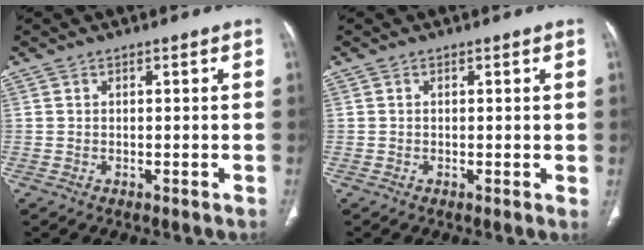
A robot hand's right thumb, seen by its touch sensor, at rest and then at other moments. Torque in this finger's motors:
{"motor_torque": [-0.38, -0.03, -0.29, 0.01, -0.03]}